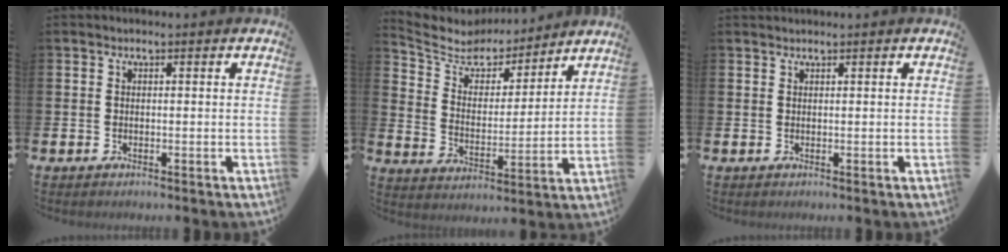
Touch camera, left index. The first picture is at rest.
{"total": 6.4, "force": [5.7, 2.8, 0.8], "torque": [-0.053, -0.046, 0.096]}
{"total": 0.7, "force": [0.7, 0.0, 0.0], "torque": [0.006, -0.003, 0.011]}